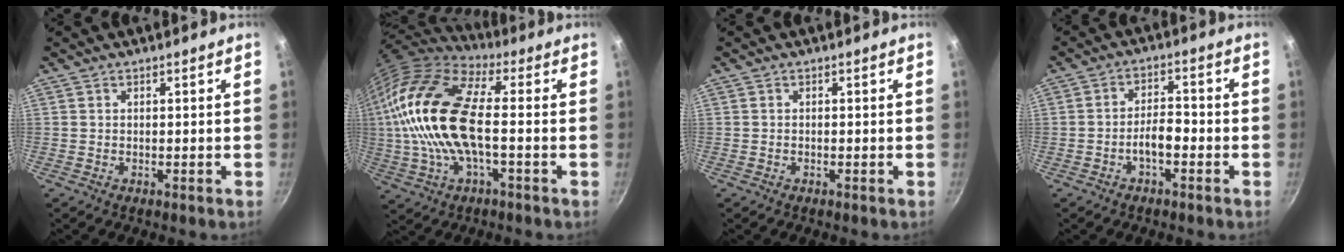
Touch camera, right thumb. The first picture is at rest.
{"total": 21.4, "force": [0.2, 9.5, 19.1], "torque": [-0.377, 0.019, -0.010]}
{"total": 0.0}
{"total": 3.5, "force": [-1.6, 1.4, 2.8], "torque": [-0.041, 0.024, -0.030]}